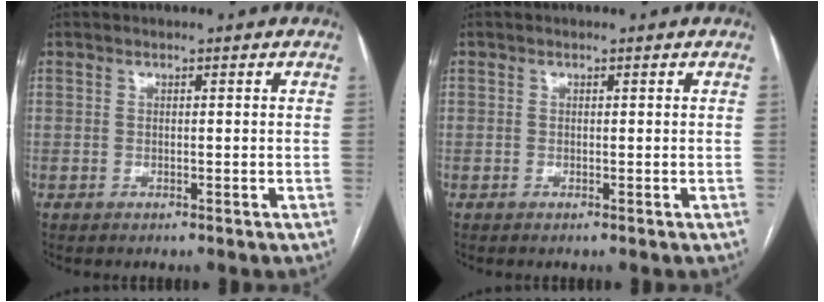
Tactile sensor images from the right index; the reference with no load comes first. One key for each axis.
{"total": 0.0}